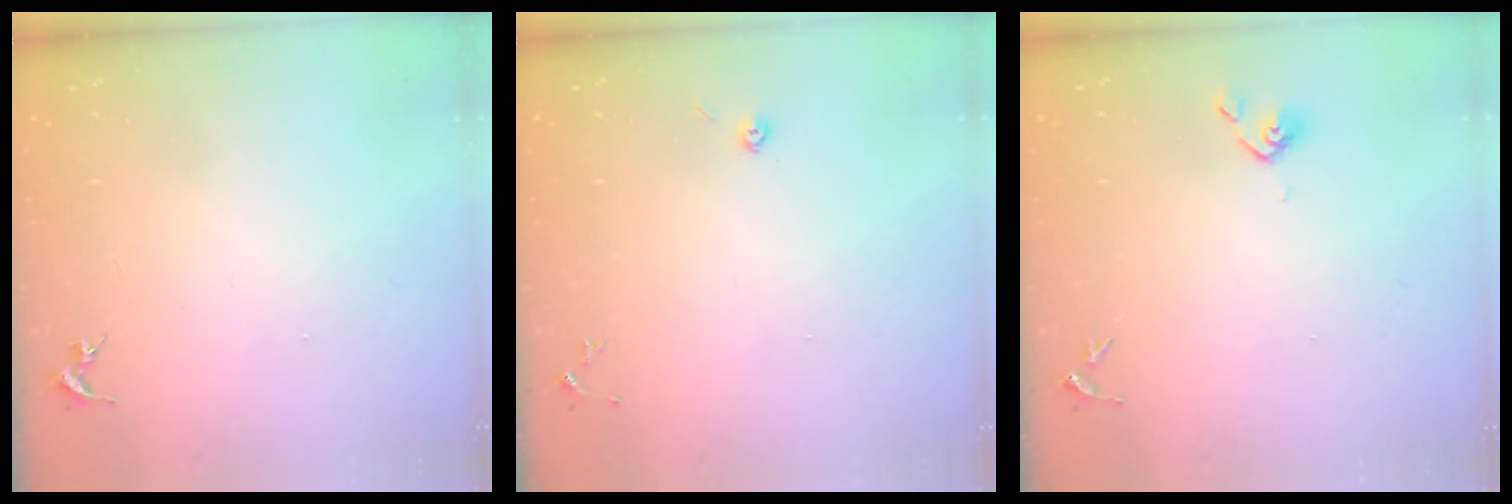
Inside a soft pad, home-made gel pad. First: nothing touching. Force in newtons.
{"total": 2.9, "press": 2.8, "slide": 1.0}
{"total": 4.3, "press": 4.2, "slide": 0.9}